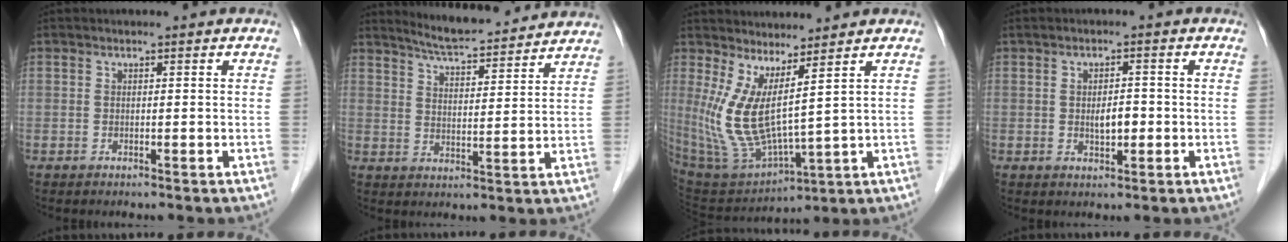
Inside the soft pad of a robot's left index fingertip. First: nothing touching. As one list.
[{"total": 12.3, "force": [11.7, 1.0, 3.9], "torque": [-0.067, 0.010, 0.166]}, {"total": 9.8, "force": [3.5, 1.6, 9.0], "torque": [-0.208, -0.028, 0.086]}, {"total": 3.1, "force": [-0.4, 1.2, 2.8], "torque": [-0.049, 0.001, -0.003]}]